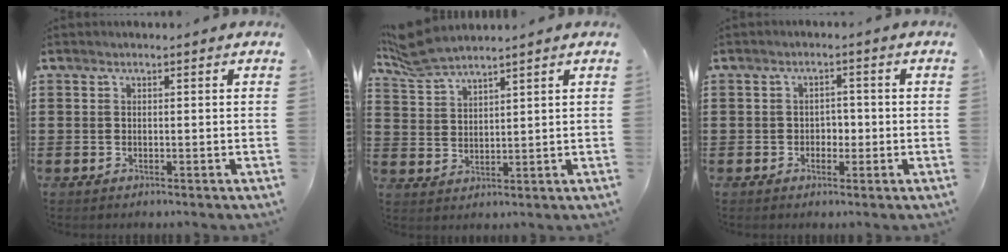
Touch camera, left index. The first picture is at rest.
{"total": 5.2, "force": [4.7, 0.3, 2.0], "torque": [-0.055, -0.013, 0.087]}
{"total": 2.1, "force": [-0.7, 1.6, 1.2], "torque": [-0.026, 0.004, -0.018]}